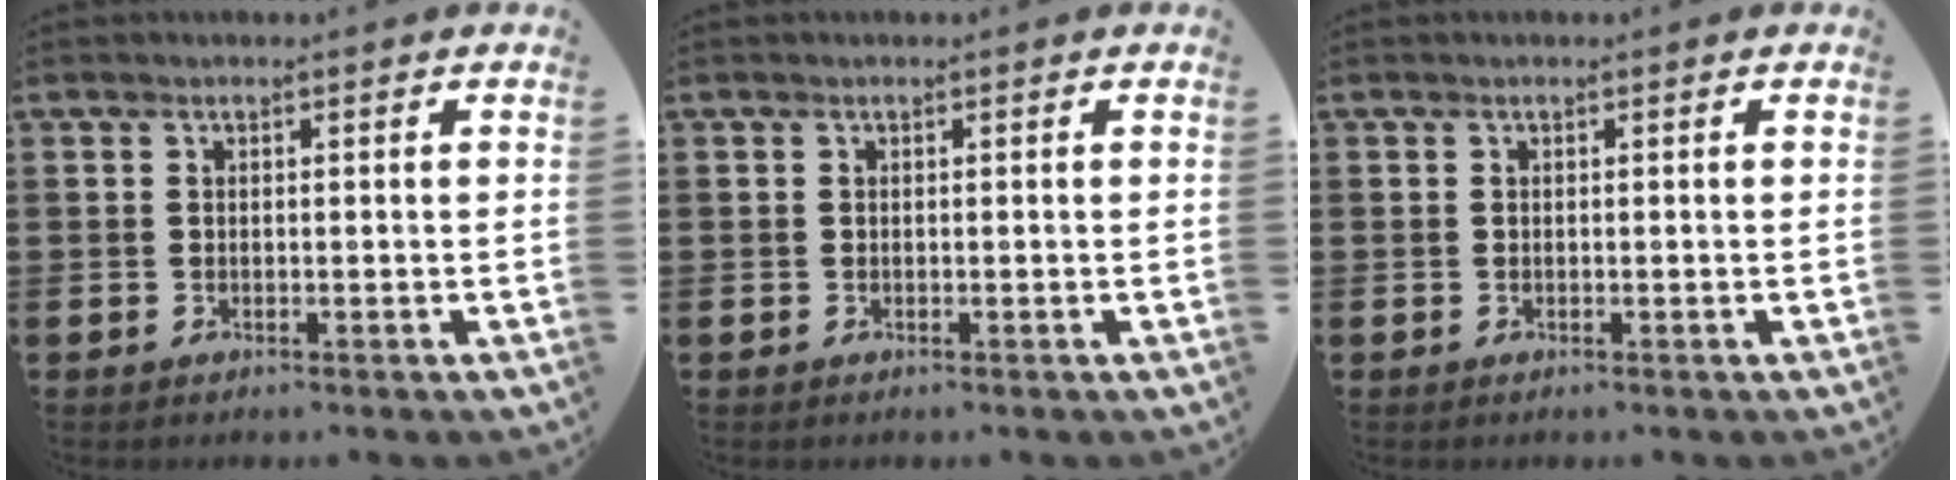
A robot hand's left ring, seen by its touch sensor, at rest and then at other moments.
{"total": 0.0}
{"total": 0.0}